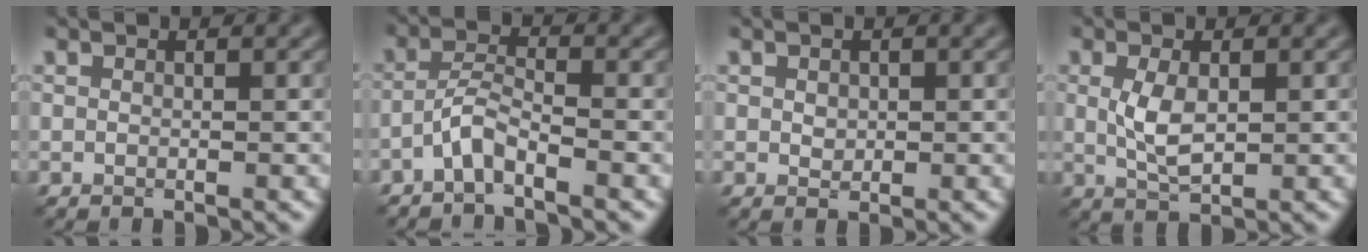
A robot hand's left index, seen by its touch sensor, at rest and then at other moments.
{"total": 2.4, "force": [-1.9, 0.3, 1.5], "torque": [-0.033, 0.011, -0.045]}
{"total": 0.9, "force": [0.1, 0.7, 0.5], "torque": [-0.013, -0.001, 0.003]}
{"total": 3.1, "force": [0.1, 1.4, 2.7], "torque": [-0.068, -0.002, 0.005]}